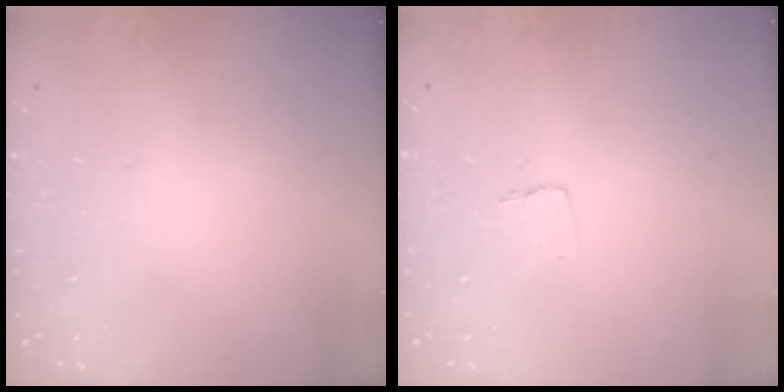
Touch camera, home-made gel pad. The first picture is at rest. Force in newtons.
{"total": 3.4, "press": 3.4, "slide": 0.3}